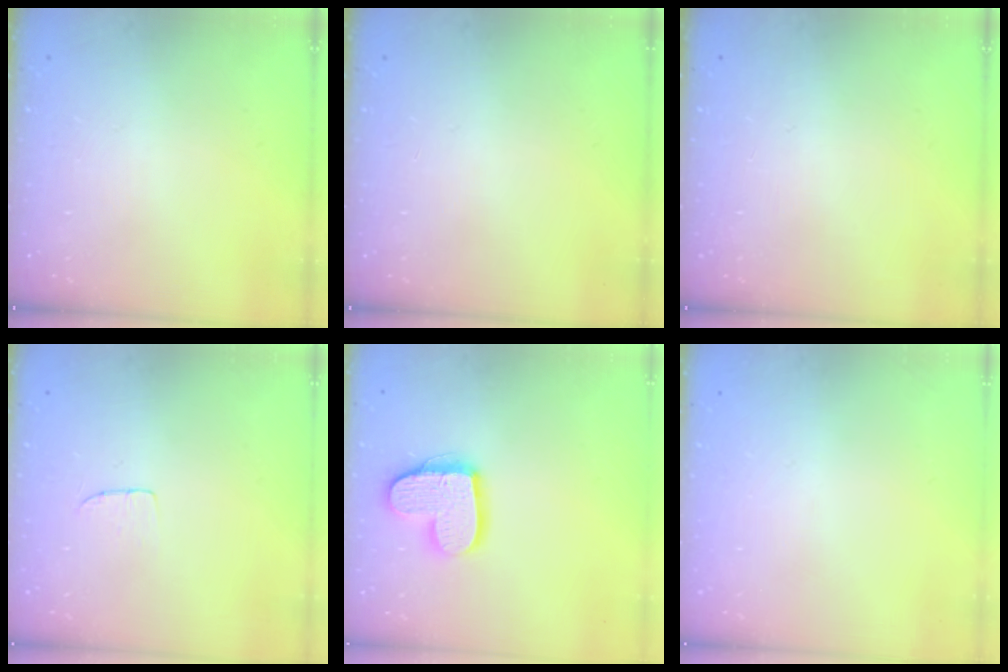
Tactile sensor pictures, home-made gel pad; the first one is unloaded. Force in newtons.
{"total": 0.0}
{"total": 0.0}
{"total": 4.1, "press": 4.0, "slide": 0.2}
{"total": 14.1, "press": 14.0, "slide": 1.0}
{"total": 0.0}